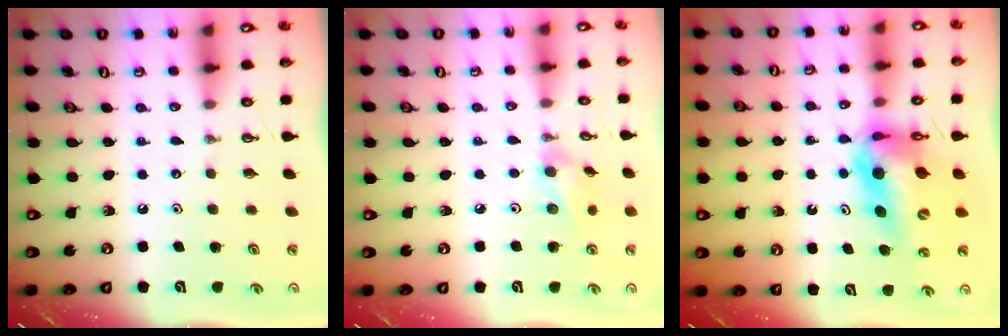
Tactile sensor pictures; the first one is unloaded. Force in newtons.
{"total": 8.7, "press": 8.3, "slide": 2.6}
{"total": 13.2, "press": 12.8, "slide": 3.4}